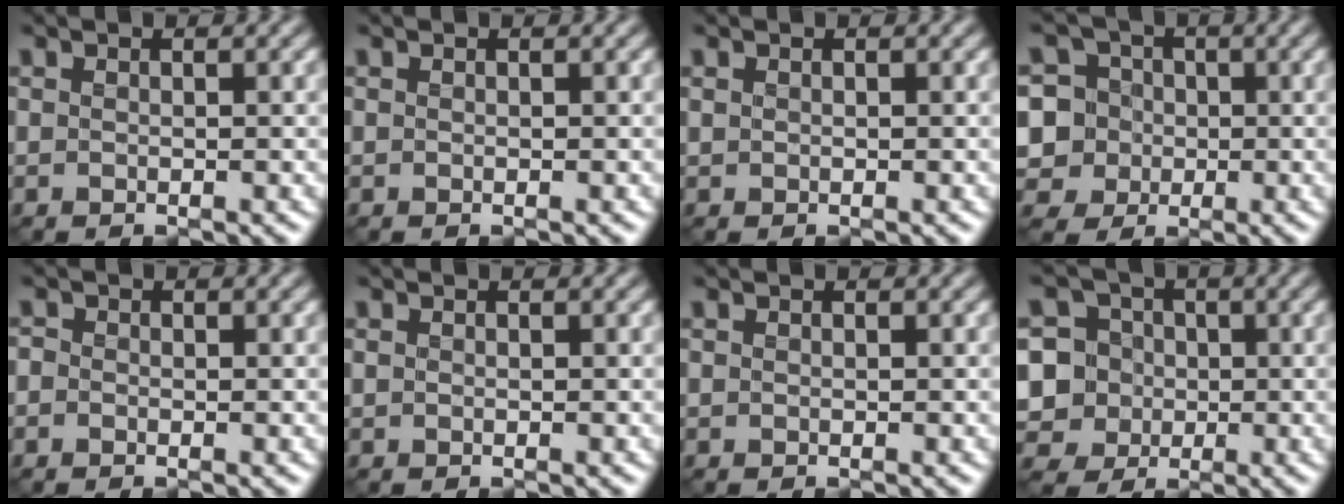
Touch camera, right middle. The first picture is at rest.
{"total": 0.0}
{"total": 0.0}
{"total": 7.5, "force": [-0.9, 7.2, 2.1], "torque": [-0.044, 0.025, -0.034]}
{"total": 0.7, "force": [-0.6, 0.3, -0.1], "torque": [0.007, 0.002, -0.012]}
{"total": 0.0}
{"total": 0.0}
{"total": 8.2, "force": [-1.0, 7.6, 2.8], "torque": [-0.067, 0.028, -0.045]}